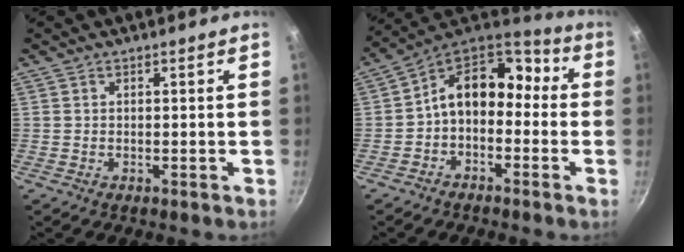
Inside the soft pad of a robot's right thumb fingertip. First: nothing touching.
{"total": 13.4, "force": [-1.2, 9.6, 9.2], "torque": [-0.126, 0.066, -0.039]}